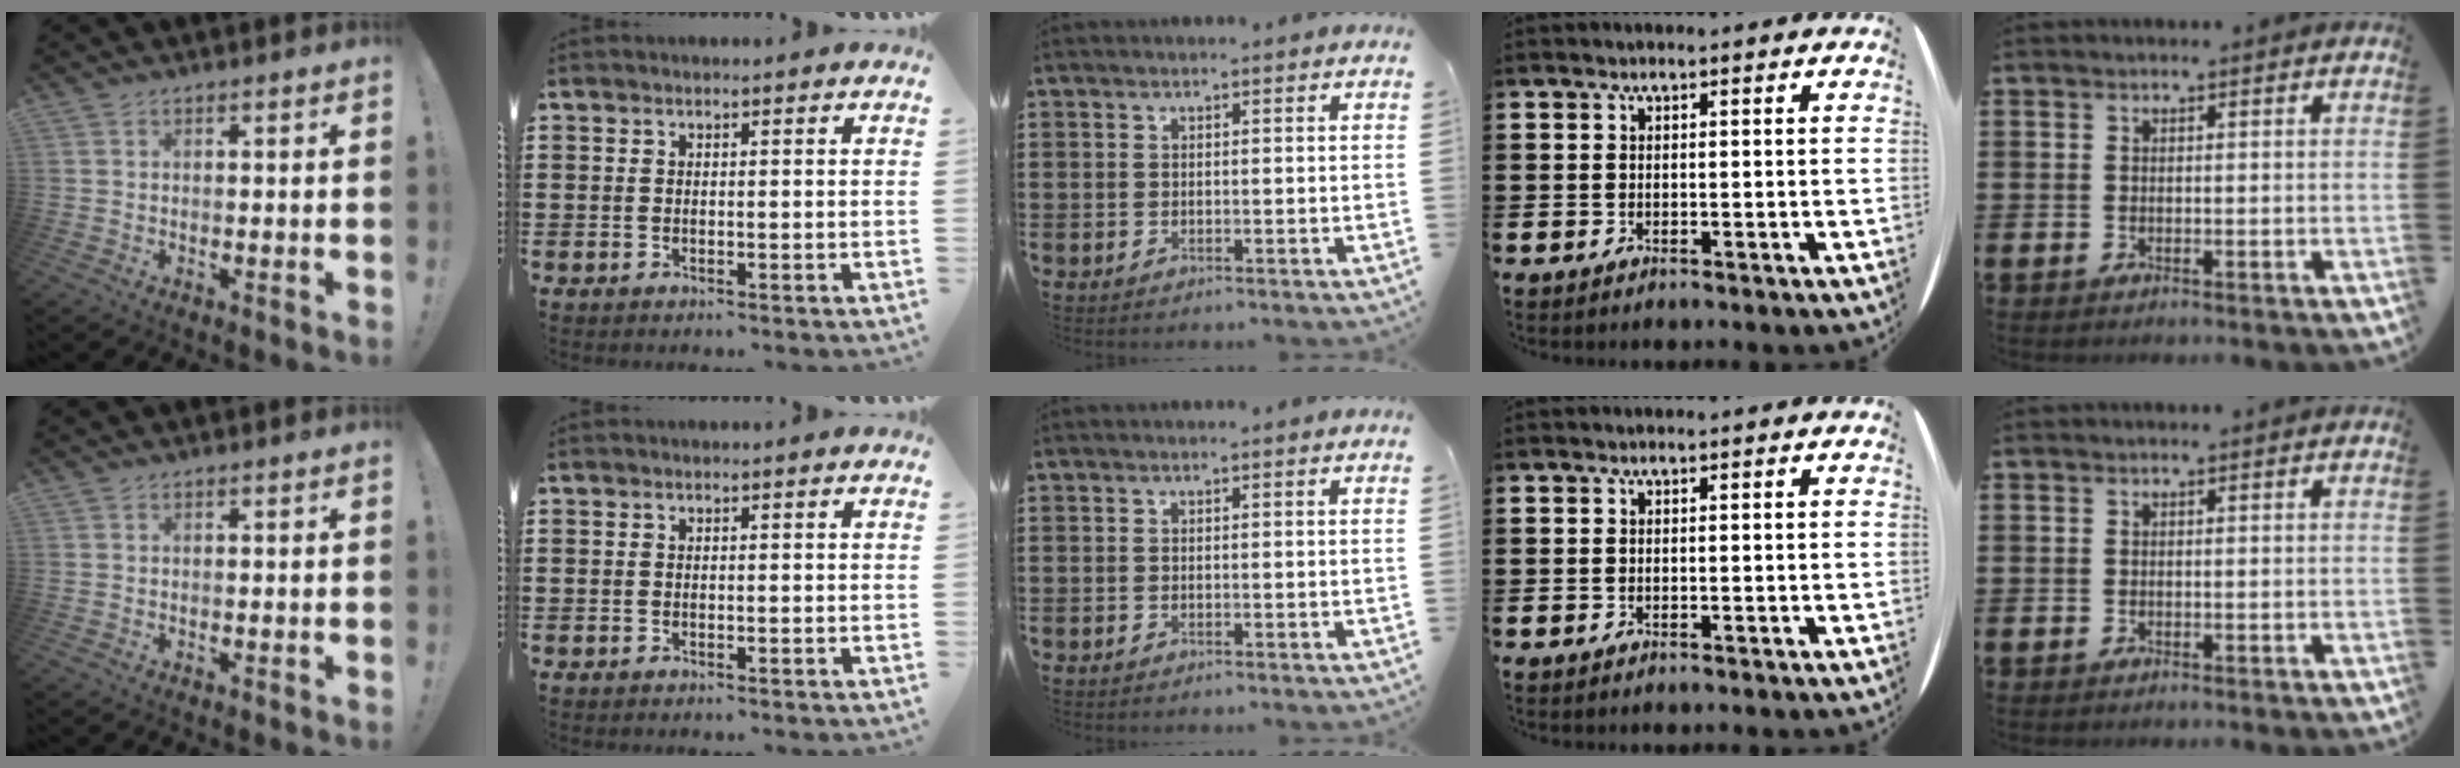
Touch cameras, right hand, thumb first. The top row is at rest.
{}